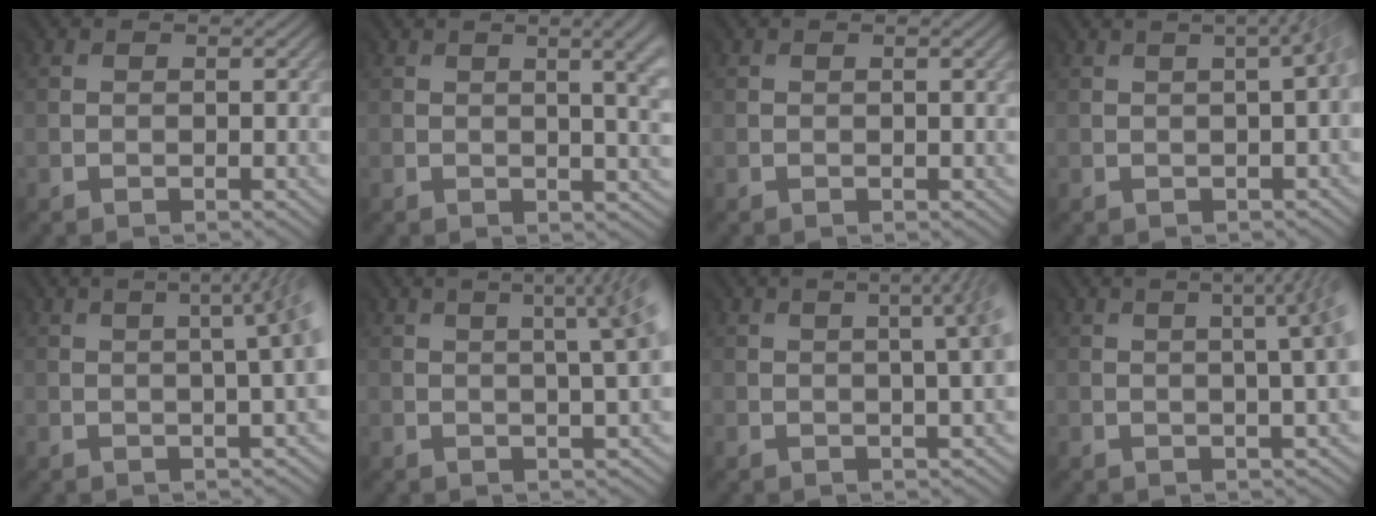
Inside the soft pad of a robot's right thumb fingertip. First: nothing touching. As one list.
[{"total": 7.4, "force": [1.5, 3.0, 6.6], "torque": [-0.046, 0.031, 0.005]}, {"total": 0.5, "force": [0.0, -0.4, 0.2], "torque": [-0.004, 0.000, 0.001]}, {"total": 4.1, "force": [0.5, 1.3, 3.8], "torque": [-0.019, 0.027, -0.007]}, {"total": 6.4, "force": [0.5, 1.6, 6.2], "torque": [-0.034, 0.039, -0.010]}, {"total": 6.6, "force": [1.8, 1.4, 6.2], "torque": [-0.042, 0.041, 0.005]}, {"total": 5.9, "force": [1.1, 1.7, 5.6], "torque": [-0.035, 0.039, -0.008]}, {"total": 6.7, "force": [1.0, 1.8, 6.4], "torque": [-0.042, 0.043, -0.006]}]